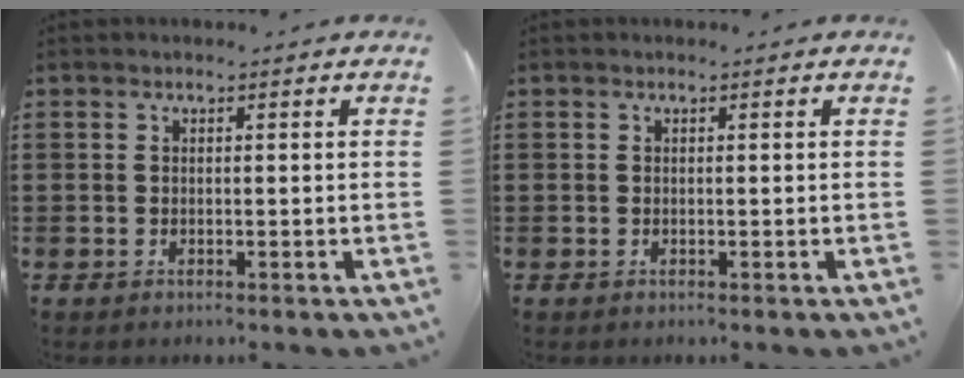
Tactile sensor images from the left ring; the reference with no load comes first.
{"total": 0.0}